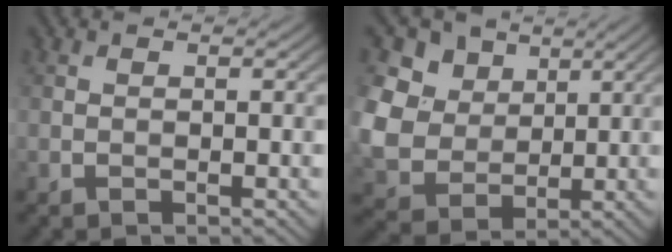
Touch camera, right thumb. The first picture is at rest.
{"total": 10.9, "force": [3.6, 8.8, 5.4], "torque": [-0.184, 0.017, 0.064]}